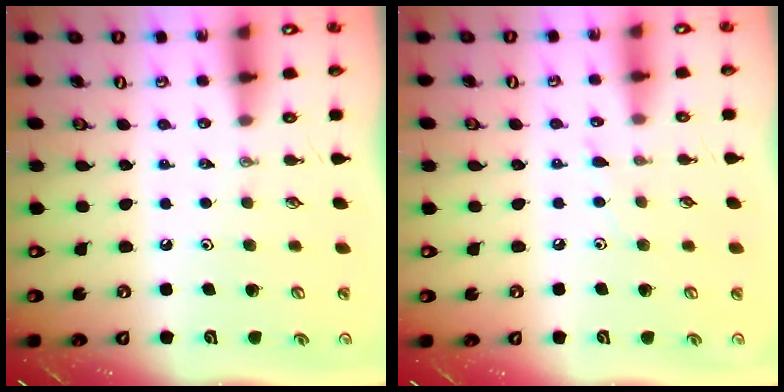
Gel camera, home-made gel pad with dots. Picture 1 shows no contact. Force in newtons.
{"total": 4.7, "press": 4.6, "slide": 0.5}